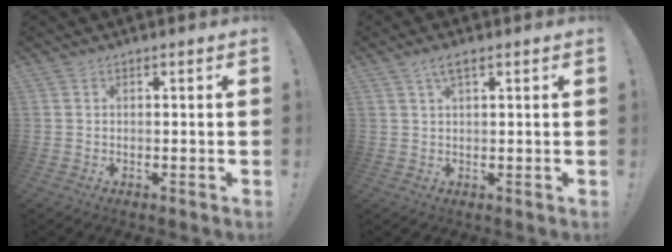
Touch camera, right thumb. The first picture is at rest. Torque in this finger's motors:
{"motor_torque": [0.08, -0.07, 0.38, -0.02, -0.01]}